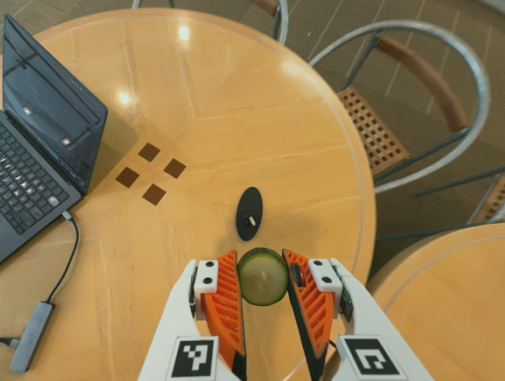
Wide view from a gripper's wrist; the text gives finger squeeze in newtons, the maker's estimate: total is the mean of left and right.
{"total": 9.1, "left": 9.0, "right": 9.3}